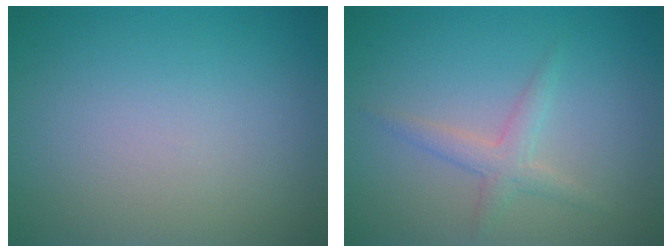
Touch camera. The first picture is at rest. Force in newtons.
{"total": 2.0, "press": 2.0, "slide": 0.1}